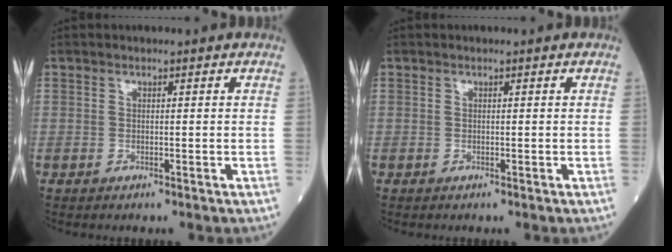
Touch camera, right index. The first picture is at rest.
{"total": 0.0}